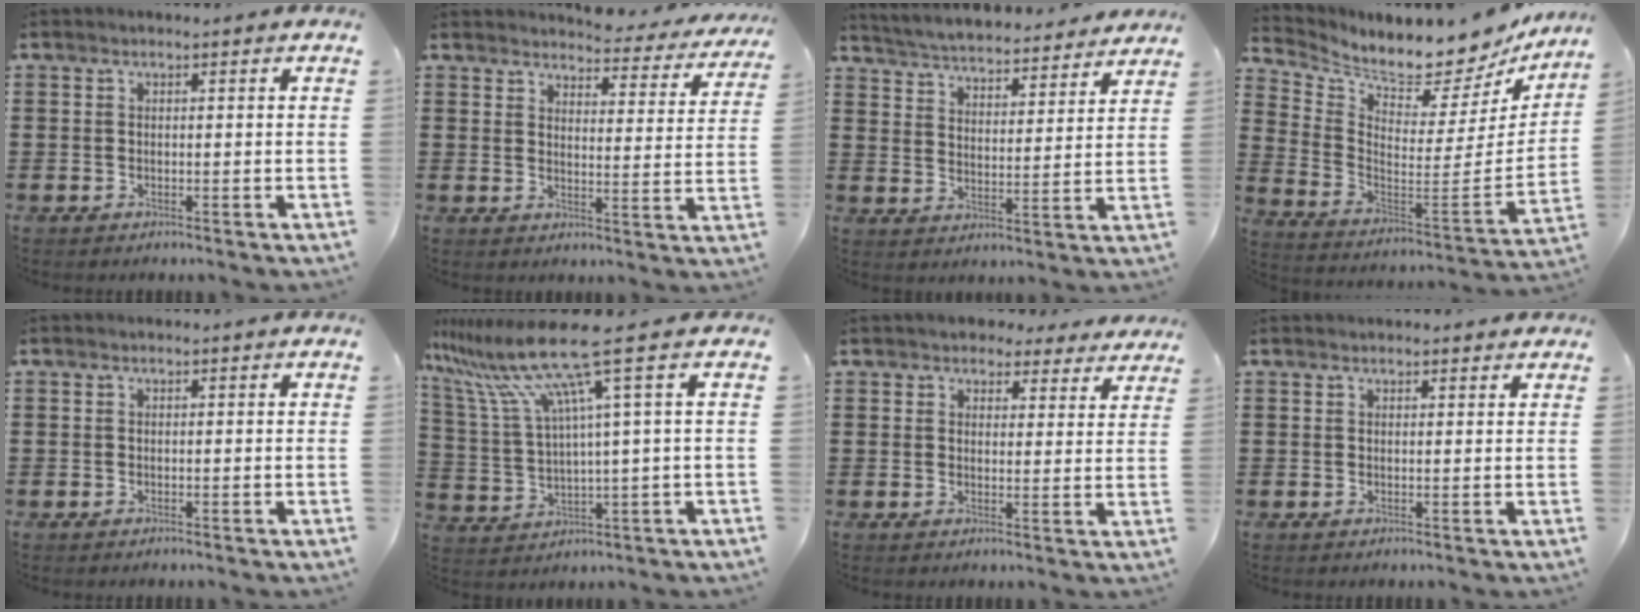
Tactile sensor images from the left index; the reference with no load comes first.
{"total": 3.8, "force": [3.7, 0.5, 0.5], "torque": [-0.023, -0.028, 0.062]}
{"total": 4.7, "force": [4.6, -0.3, 0.3], "torque": [-0.031, -0.038, 0.076]}
{"total": 7.0, "force": [6.8, 0.4, 1.6], "torque": [-0.056, -0.084, 0.108]}
{"total": 0.0}
{"total": 11.8, "force": [6.2, 0.2, 10.1], "torque": [-0.241, -0.034, 0.085]}
{"total": 3.9, "force": [3.6, 1.3, 0.6], "torque": [-0.018, -0.010, 0.067]}
{"total": 1.1, "force": [1.1, 0.2, 0.2], "torque": [-0.007, 0.000, 0.022]}